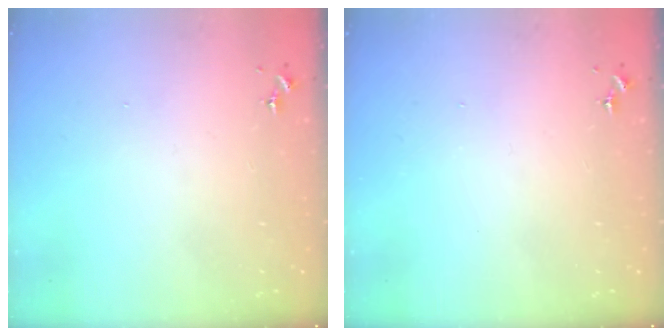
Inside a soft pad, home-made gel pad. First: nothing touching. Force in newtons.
{"total": 0.0}